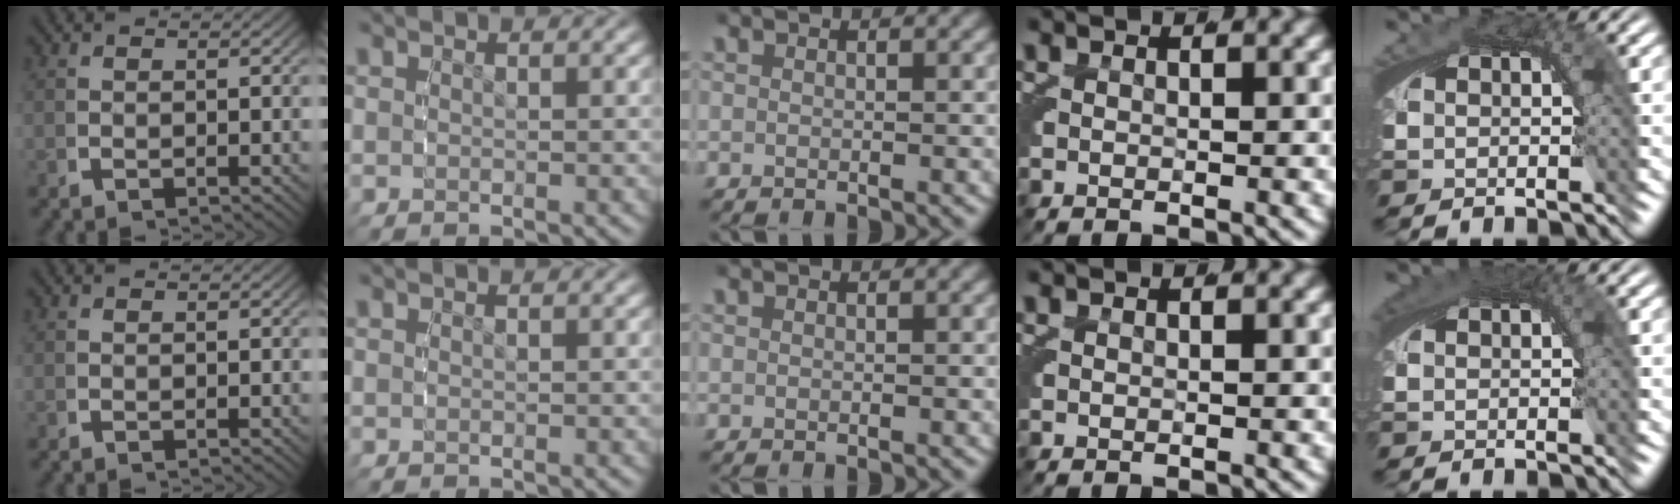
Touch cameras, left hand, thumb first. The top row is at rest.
{"little": {"total": 0.7, "force": [0.2, 0.4, 0.5], "torque": [-0.009, -0.006, 0.005]}}